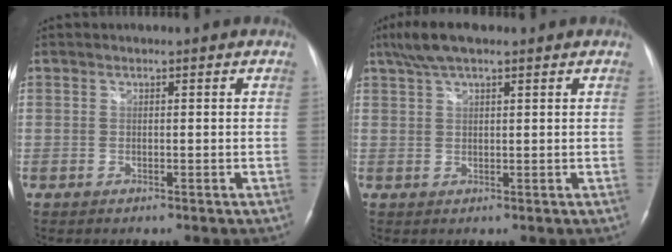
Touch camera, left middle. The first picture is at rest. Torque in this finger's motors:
{"motor_torque": [0.36, -0.02, -0.03, 0.03]}